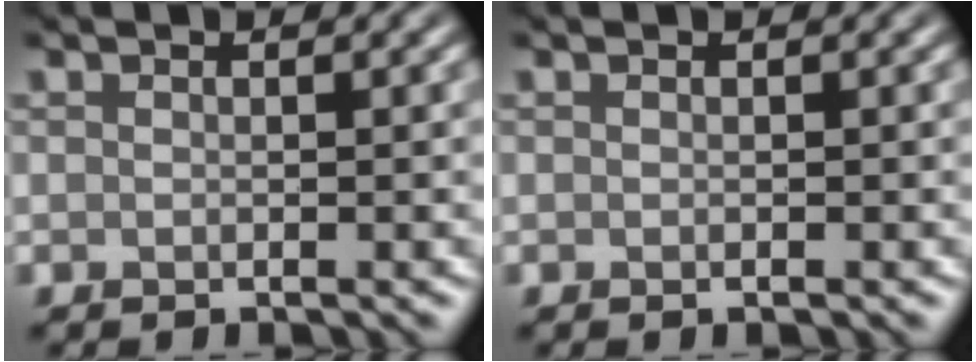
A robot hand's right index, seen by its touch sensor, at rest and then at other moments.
{"total": 0.0}